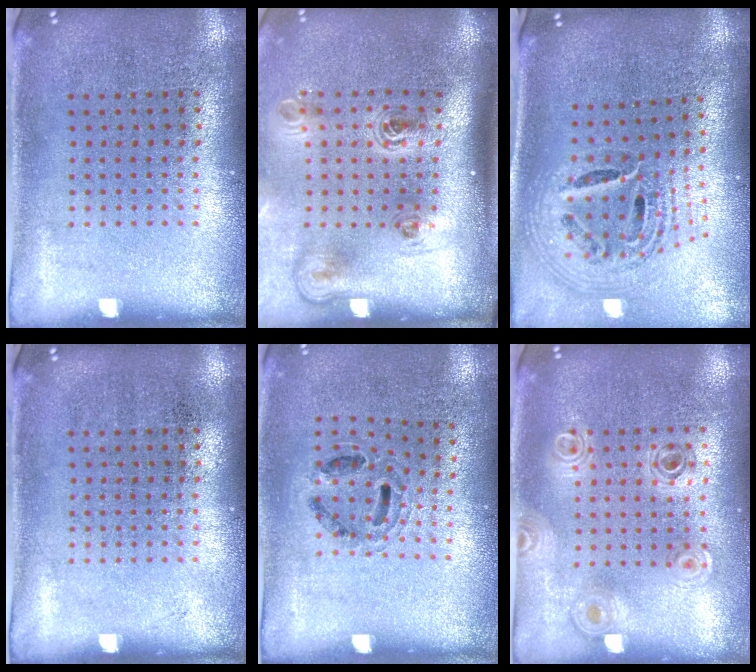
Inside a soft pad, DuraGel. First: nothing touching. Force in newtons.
{"total": 2.3, "press": 1.4, "slide": 1.8}
{"total": 1.9, "press": 1.4, "slide": 1.2}
{"total": 0.0}
{"total": 0.9, "press": 0.8, "slide": 0.3}
{"total": 0.9, "press": 0.9, "slide": 0.1}